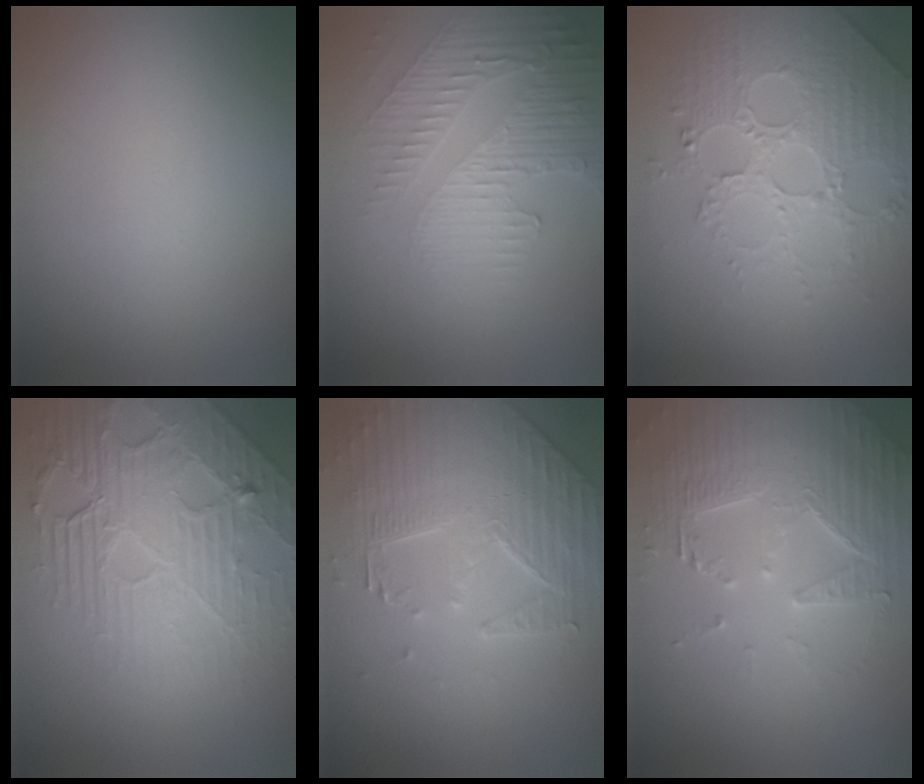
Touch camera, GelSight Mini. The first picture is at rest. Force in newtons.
{"total": 3.8, "press": 3.6, "slide": 1.3}
{"total": 4.2, "press": 4.0, "slide": 1.3}
{"total": 6.7, "press": 5.3, "slide": 4.1}
{"total": 4.3, "press": 4.2, "slide": 1.1}
{"total": 4.5, "press": 4.4, "slide": 0.6}